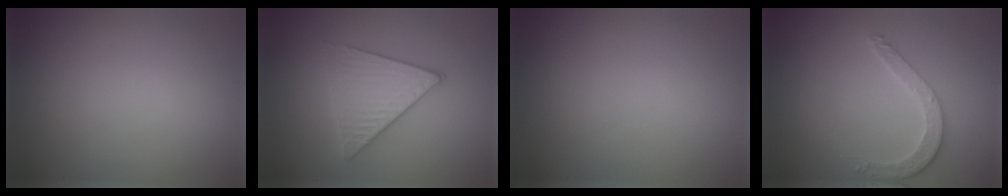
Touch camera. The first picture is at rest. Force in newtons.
{"total": 3.9, "press": 3.3, "slide": 2.0}
{"total": 0.0}
{"total": 2.8, "press": 2.5, "slide": 1.2}